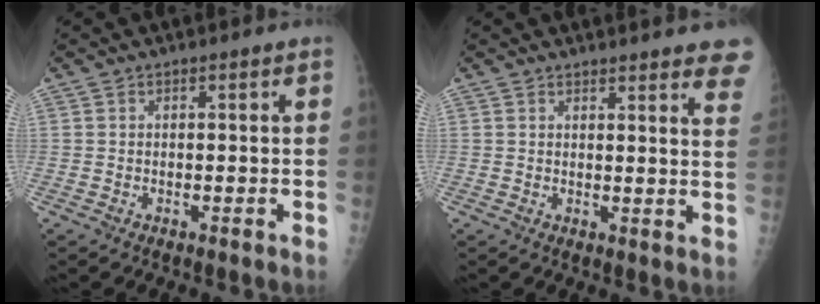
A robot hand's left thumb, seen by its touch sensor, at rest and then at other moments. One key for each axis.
{"total": 12.5, "fx": 11.2, "fy": 1.9, "fz": 5.2, "tx": -0.029, "ty": -0.059, "tz": 0.107}